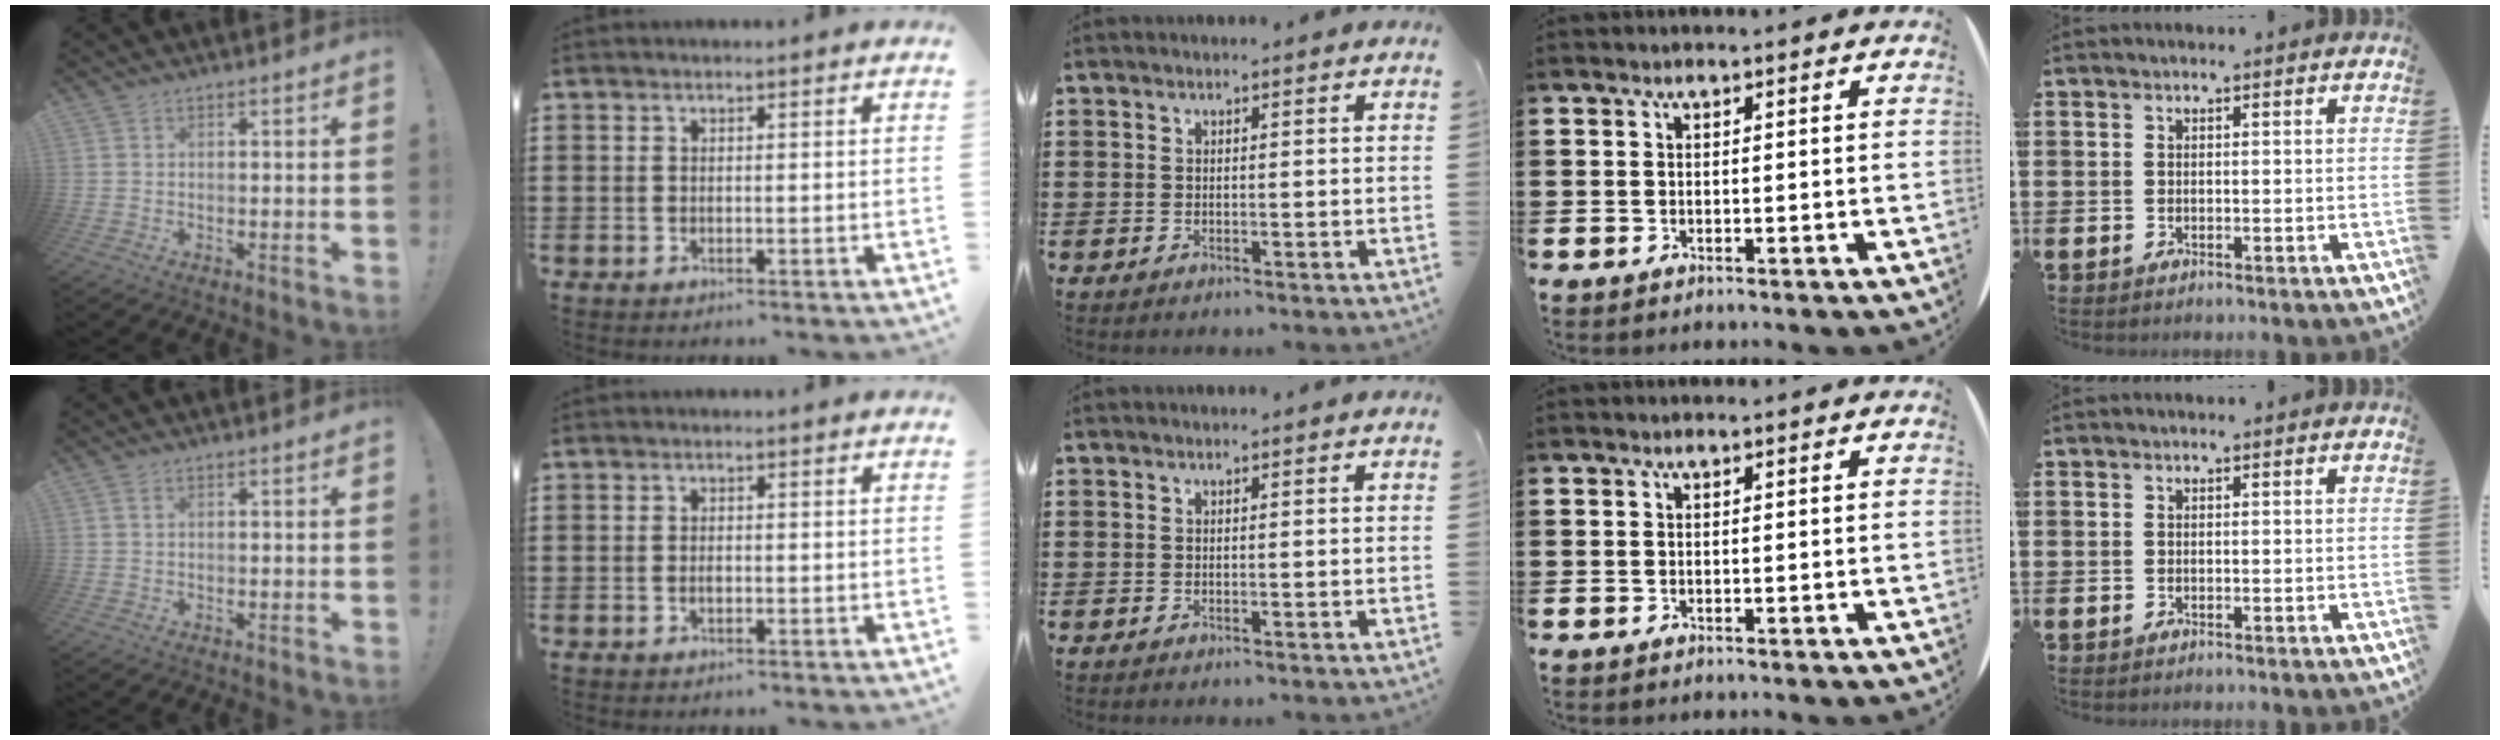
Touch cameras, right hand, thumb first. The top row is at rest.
{"thumb": {"total": 1.1, "force": [0.5, 0.5, 0.8], "torque": [-0.026, 0.005, 0.010]}, "index": {"total": 1.1, "force": [-0.1, 0.4, 1.0], "torque": [-0.022, -0.003, -0.001]}}